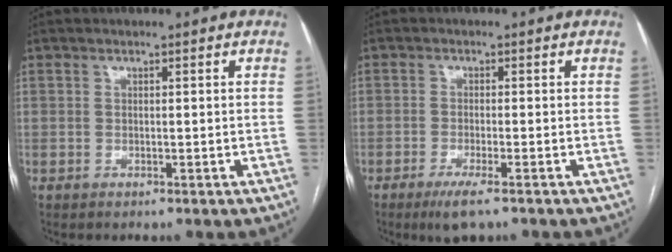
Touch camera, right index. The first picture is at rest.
{"total": 4.0, "force": [-2.6, 0.5, 3.0], "torque": [-0.055, -0.010, -0.044]}